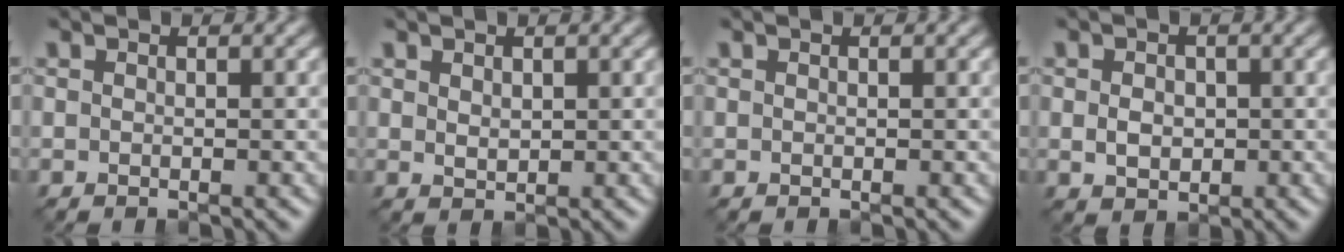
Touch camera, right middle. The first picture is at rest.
{"total": 1.2, "force": [0.6, 0.7, 0.7], "torque": [-0.011, -0.003, 0.016]}
{"total": 0.0}
{"total": 2.3, "force": [-0.1, 1.8, 1.3], "torque": [-0.025, -0.003, -0.003]}